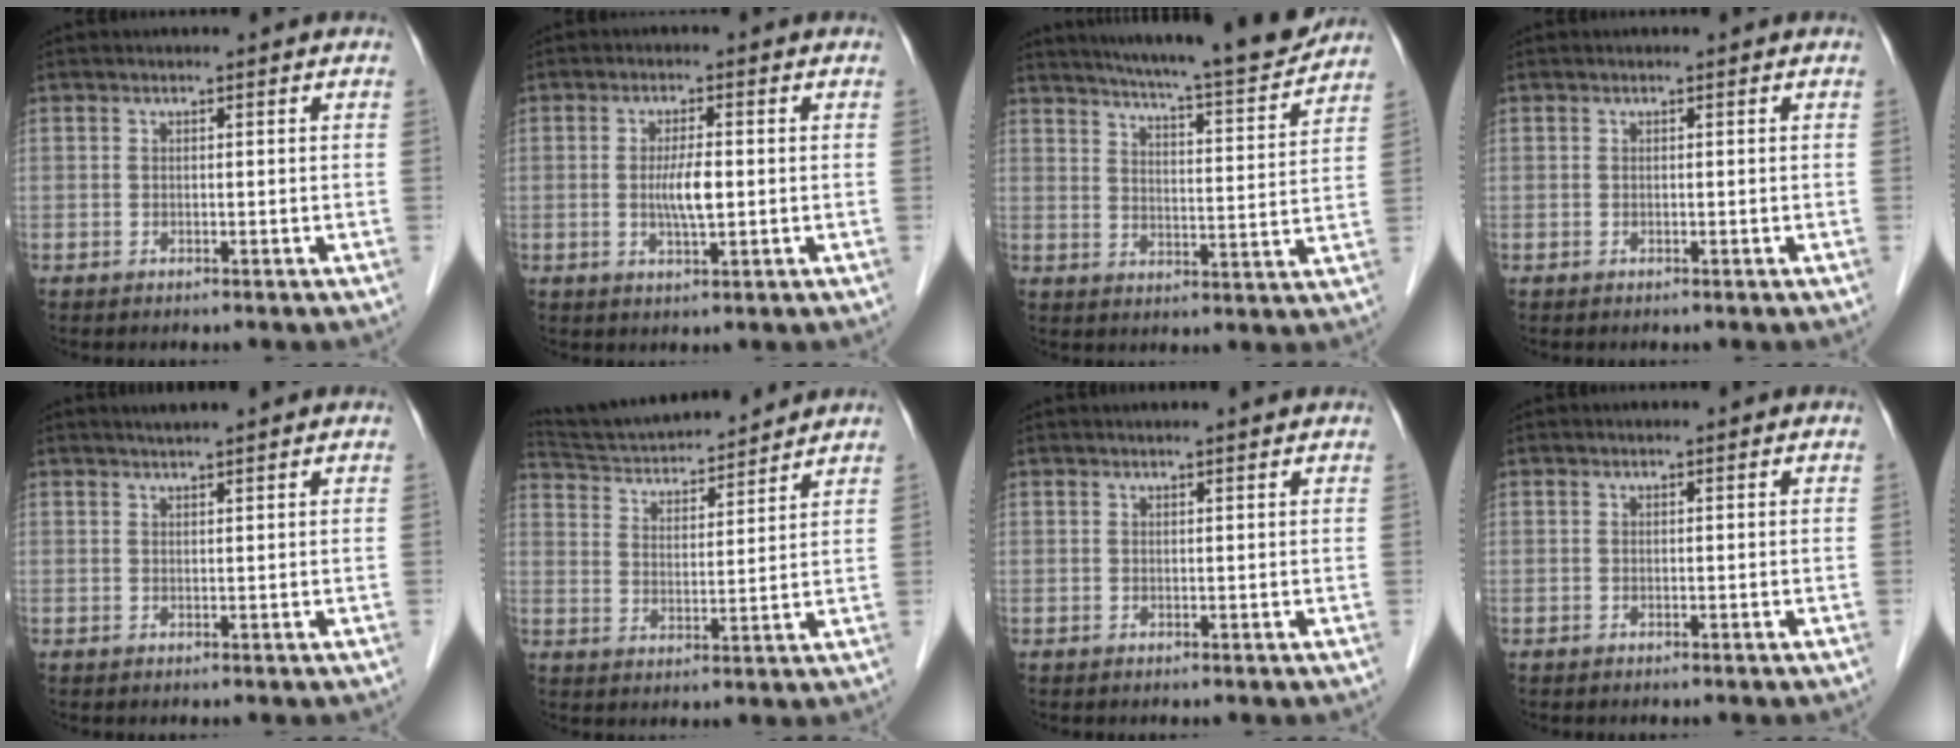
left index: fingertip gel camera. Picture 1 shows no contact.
{"total": 4.1, "force": [-0.2, 0.6, 4.1], "torque": [-0.081, -0.005, -0.003]}
{"total": 16.6, "force": [15.2, 0.4, 6.8], "torque": [-0.104, -0.025, 0.206]}
{"total": 0.0}
{"total": 2.4, "force": [2.1, -0.4, 1.2], "torque": [-0.013, 0.015, 0.037]}
{"total": 14.8, "force": [14.0, 1.7, 4.4], "torque": [-0.081, 0.021, 0.230]}
{"total": 2.9, "force": [2.7, -0.3, 1.1], "torque": [-0.015, 0.015, 0.033]}
{"total": 0.0}